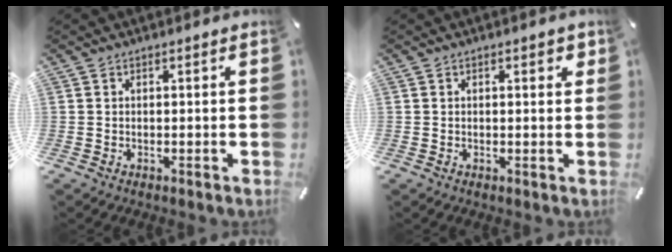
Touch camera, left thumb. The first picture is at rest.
{"total": 1.3, "force": [0.5, 0.7, 1.0], "torque": [-0.012, 0.002, 0.005]}